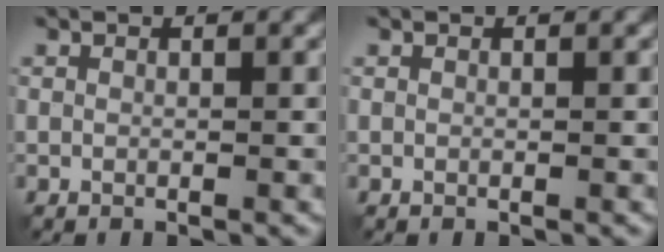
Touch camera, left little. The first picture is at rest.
{"total": 0.0}